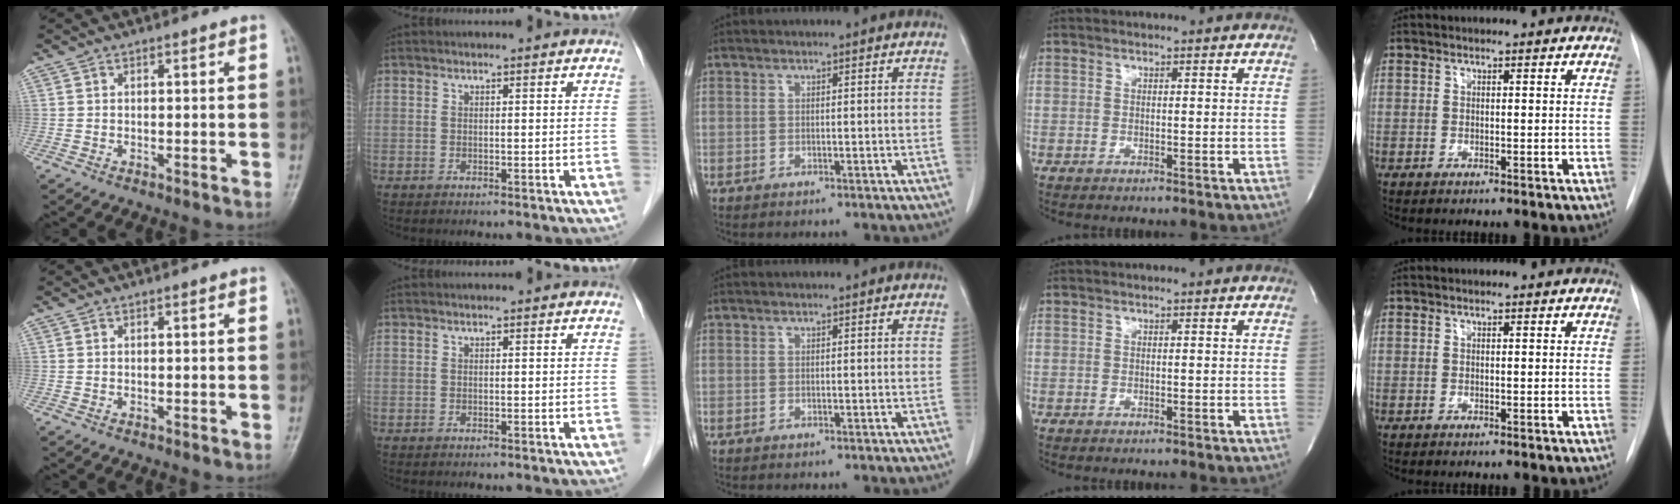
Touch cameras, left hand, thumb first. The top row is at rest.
{}